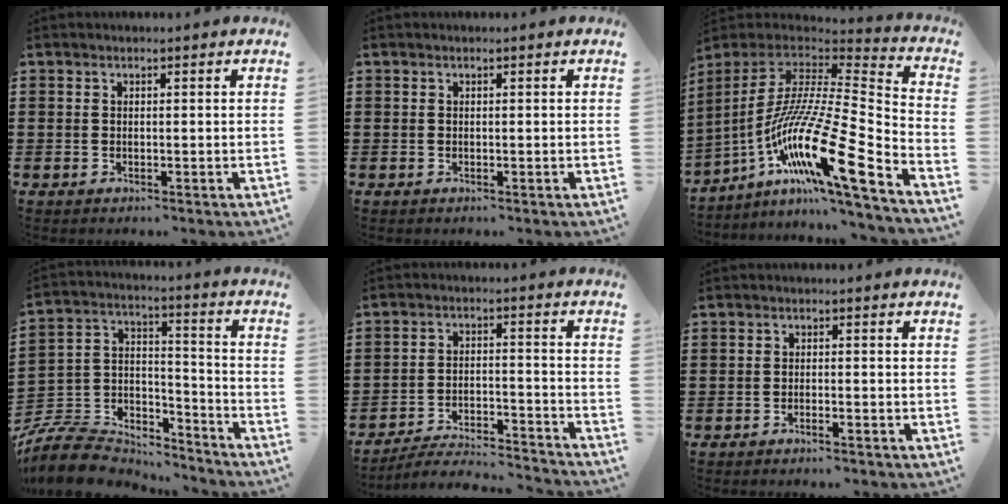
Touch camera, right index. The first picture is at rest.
{"total": 0.0}
{"total": 18.9, "force": [-9.3, 3.0, 16.1], "torque": [-0.330, -0.010, -0.177]}
{"total": 9.4, "force": [-8.3, 3.8, 2.2], "torque": [-0.062, 0.016, -0.165]}
{"total": 4.5, "force": [-4.3, 0.3, 1.2], "torque": [-0.030, -0.004, -0.091]}
{"total": 1.2, "force": [-1.1, 0.0, 0.5], "torque": [-0.010, 0.001, -0.021]}